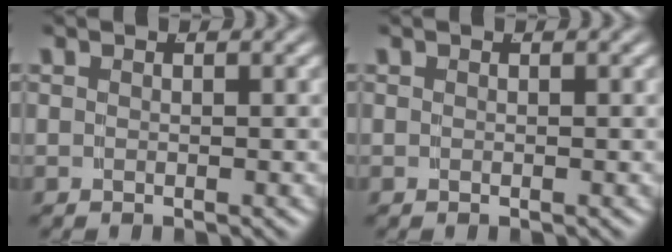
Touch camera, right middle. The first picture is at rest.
{"total": 0.0}